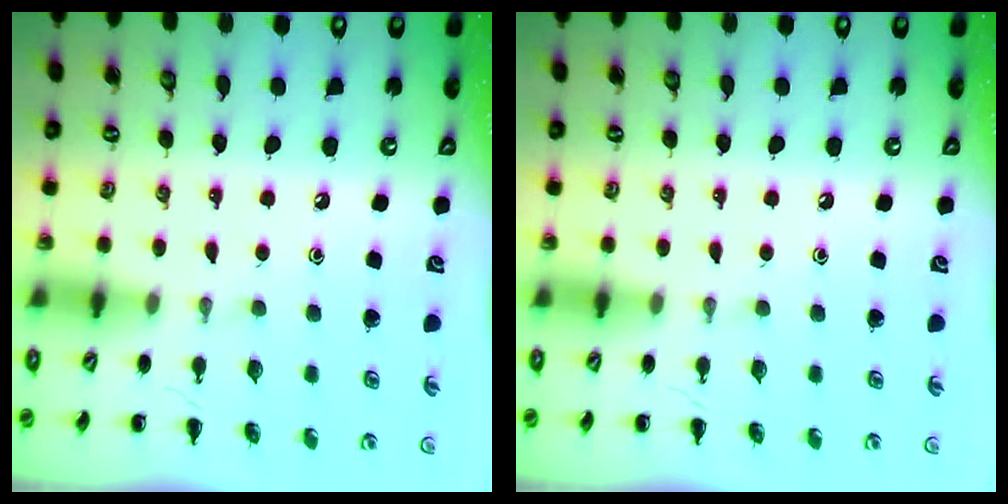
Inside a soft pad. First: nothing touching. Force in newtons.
{"total": 0.0}